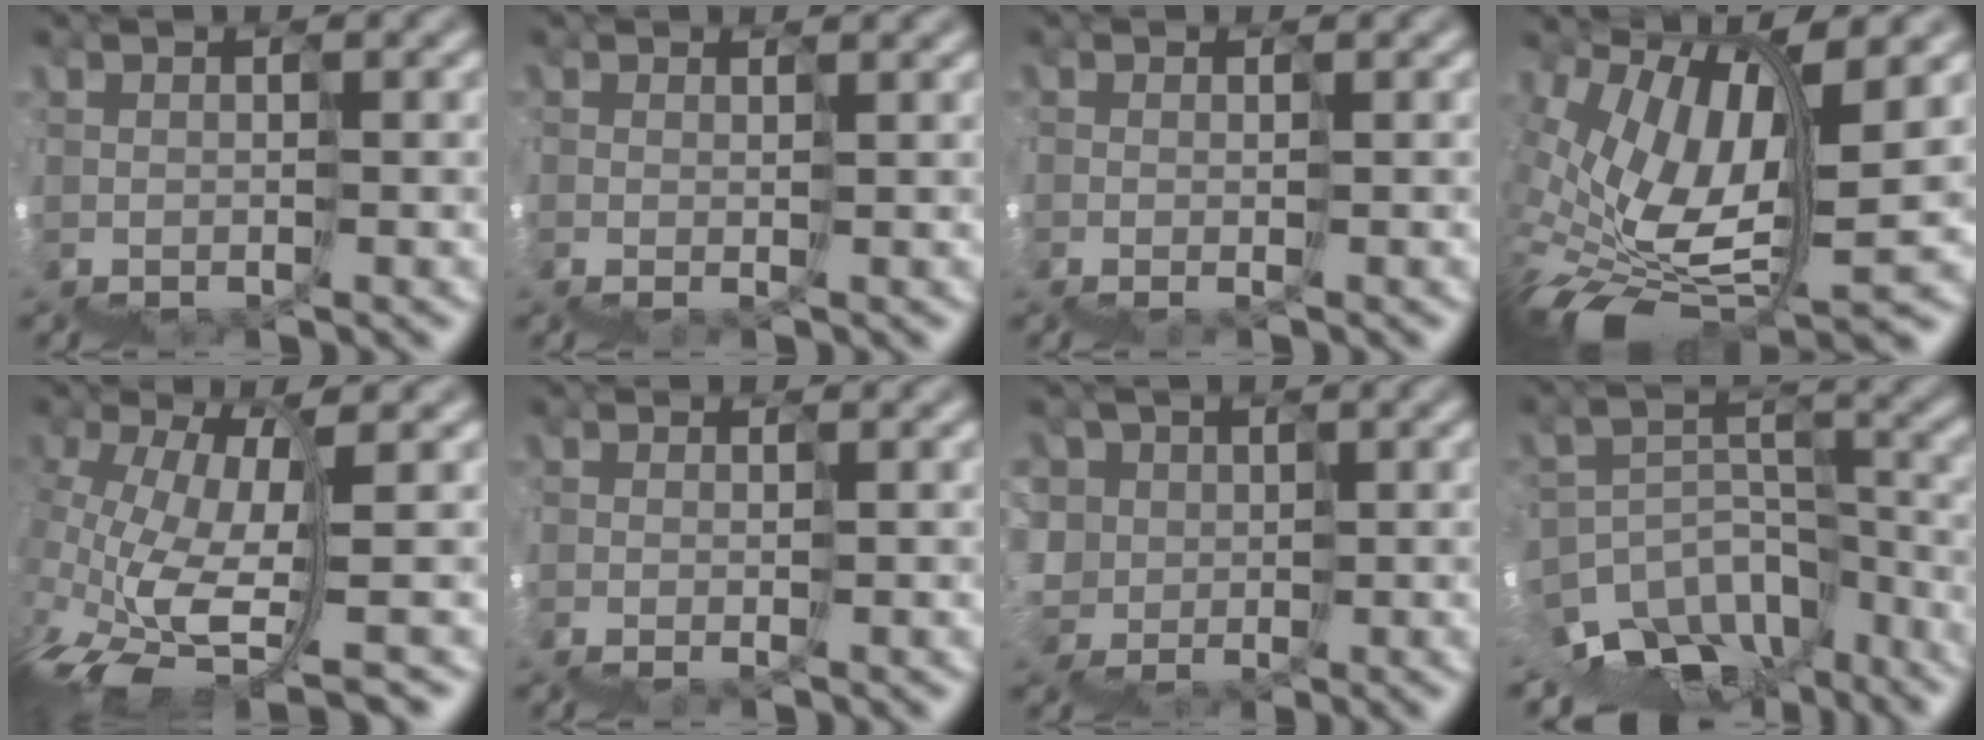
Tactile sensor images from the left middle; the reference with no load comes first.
{"total": 2.9, "force": [0.4, 1.3, 2.5], "torque": [-0.014, 0.008, 0.007]}
{"total": 2.8, "force": [-0.6, 1.0, 2.5], "torque": [-0.021, -0.009, -0.008]}
{"total": 7.7, "force": [1.3, 2.9, 7.0], "torque": [-0.158, 0.006, 0.035]}
{"total": 2.7, "force": [-0.6, 0.0, 2.6], "torque": [-0.076, 0.004, -0.010]}
{"total": 2.8, "force": [-0.8, 1.1, 2.4], "torque": [-0.027, -0.010, -0.008]}
{"total": 2.8, "force": [0.3, 2.5, -1.3], "torque": [0.011, 0.017, -0.005]}
{"total": 8.4, "force": [-7.9, 3.0, 0.2], "torque": [0.001, 0.031, -0.116]}